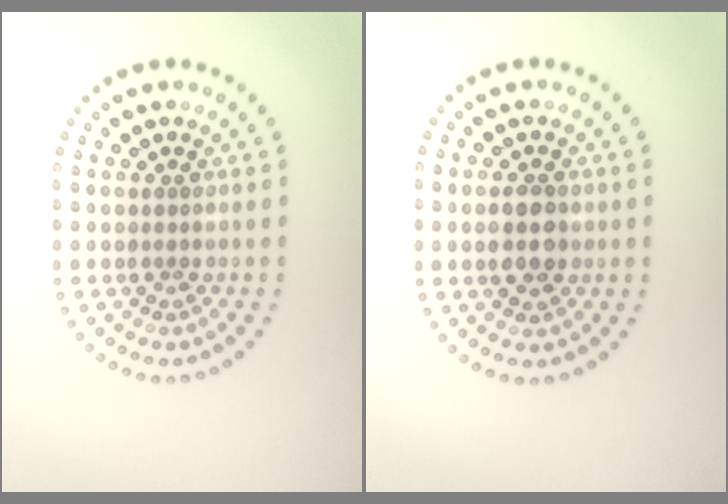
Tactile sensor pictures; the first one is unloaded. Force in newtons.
{"total": 3.2, "press": 3.2, "slide": 0.1}